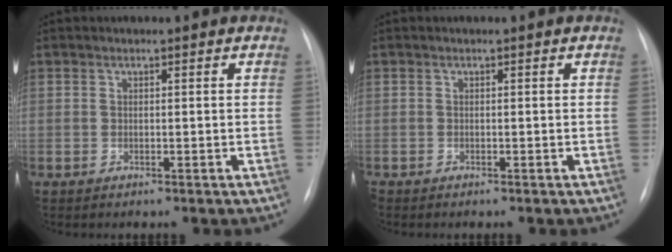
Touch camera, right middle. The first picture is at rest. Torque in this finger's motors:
{"motor_torque": [0.23, -0.32, -0.03, -0.01]}